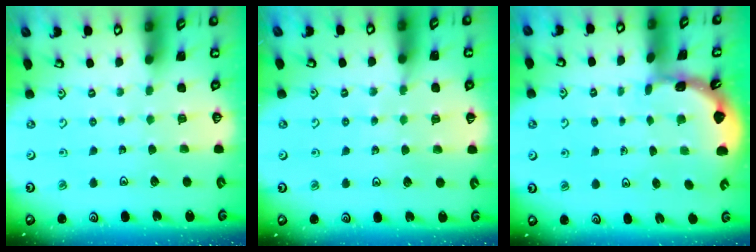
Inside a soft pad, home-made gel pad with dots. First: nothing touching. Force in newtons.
{"total": 5.2, "press": 5.1, "slide": 1.3}
{"total": 1.6, "press": 1.6, "slide": 0.2}